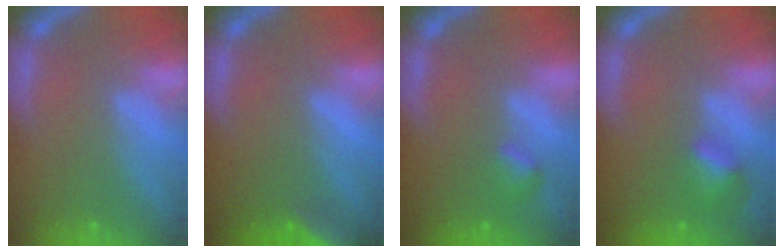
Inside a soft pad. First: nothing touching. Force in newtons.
{"total": 5.5}
{"total": 1.4}
{"total": 2.4}